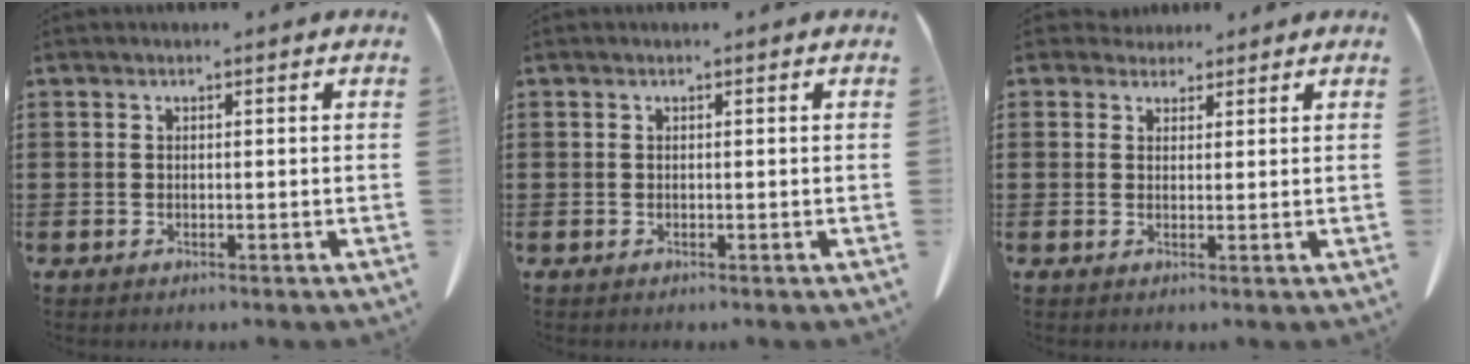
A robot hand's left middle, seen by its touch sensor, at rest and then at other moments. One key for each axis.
{"total": 0.0}
{"total": 2.4, "fx": 2.1, "fy": 1.2, "fz": 0.3, "tx": -0.005, "ty": 0.003, "tz": 0.038}